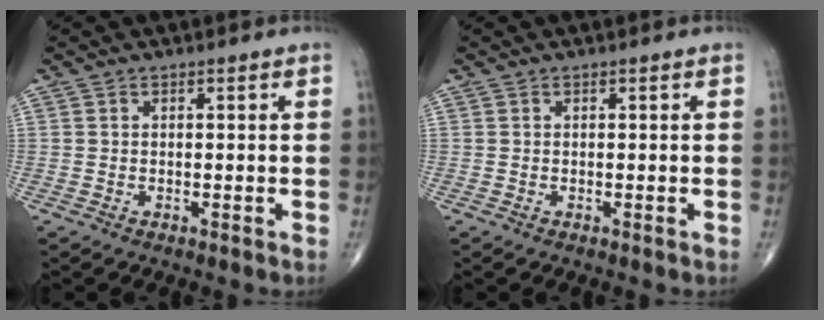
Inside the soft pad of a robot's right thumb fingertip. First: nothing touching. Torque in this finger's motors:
{"motor_torque": [0.03, 0.02, 0.00, 0.00, 0.00]}